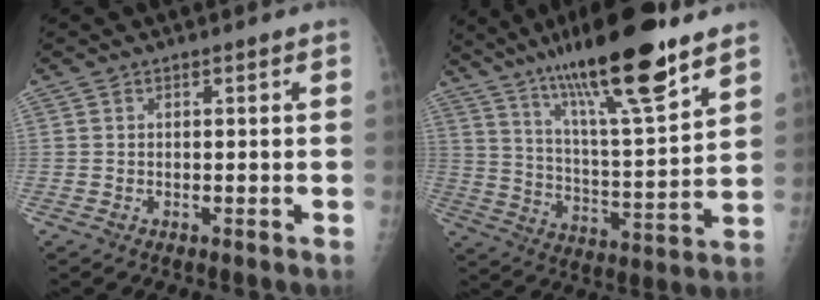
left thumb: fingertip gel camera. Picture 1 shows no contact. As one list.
[{"total": 21.7, "force": [14.4, 3.8, 15.7], "torque": [-0.253, -0.058, 0.245]}]